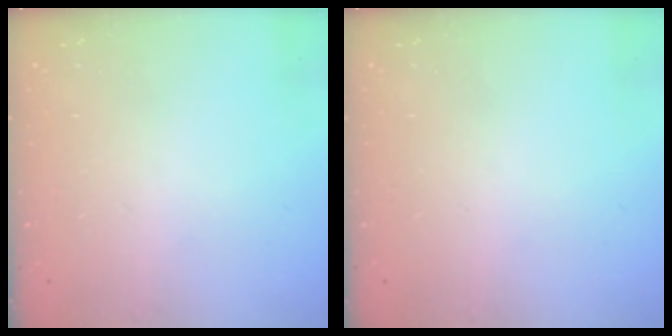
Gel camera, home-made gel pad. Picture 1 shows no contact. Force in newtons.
{"total": 0.0}